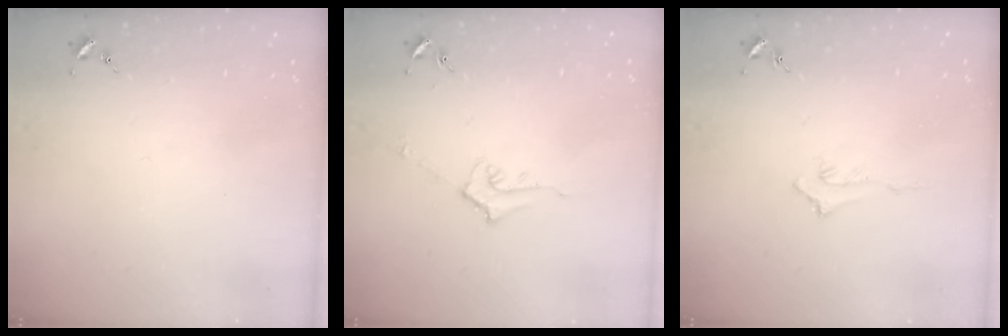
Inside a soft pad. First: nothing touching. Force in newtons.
{"total": 5.1, "press": 5.0, "slide": 0.6}
{"total": 3.2, "press": 3.2, "slide": 0.4}